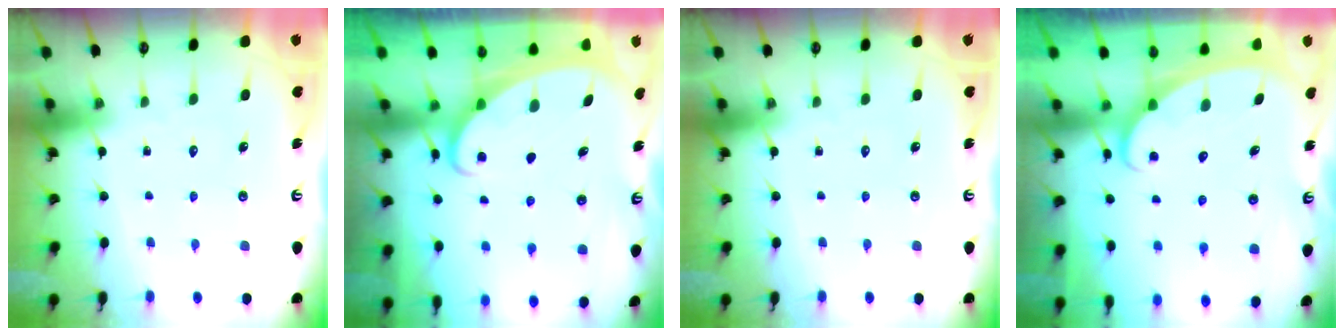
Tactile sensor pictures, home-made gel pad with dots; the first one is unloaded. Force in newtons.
{"total": 2.2, "press": 2.2, "slide": 0.3}
{"total": 0.0}
{"total": 2.3, "press": 2.3, "slide": 0.4}